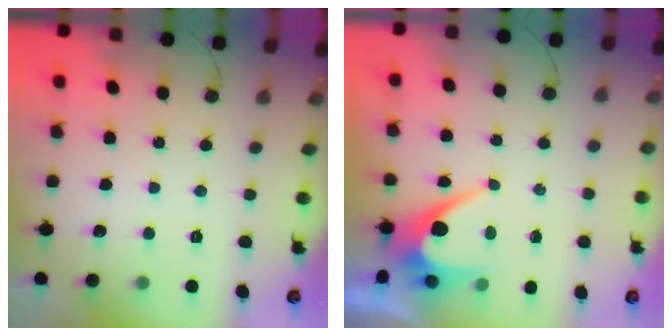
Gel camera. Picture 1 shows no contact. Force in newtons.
{"total": 6.8, "press": 6.8, "slide": 0.6}